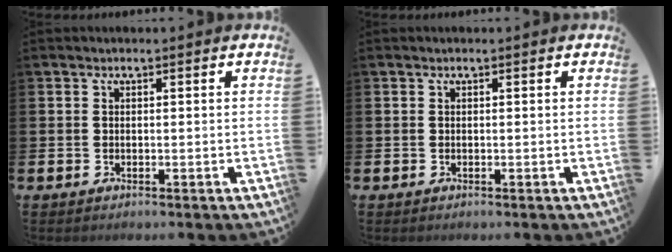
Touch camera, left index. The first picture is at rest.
{"total": 0.0}